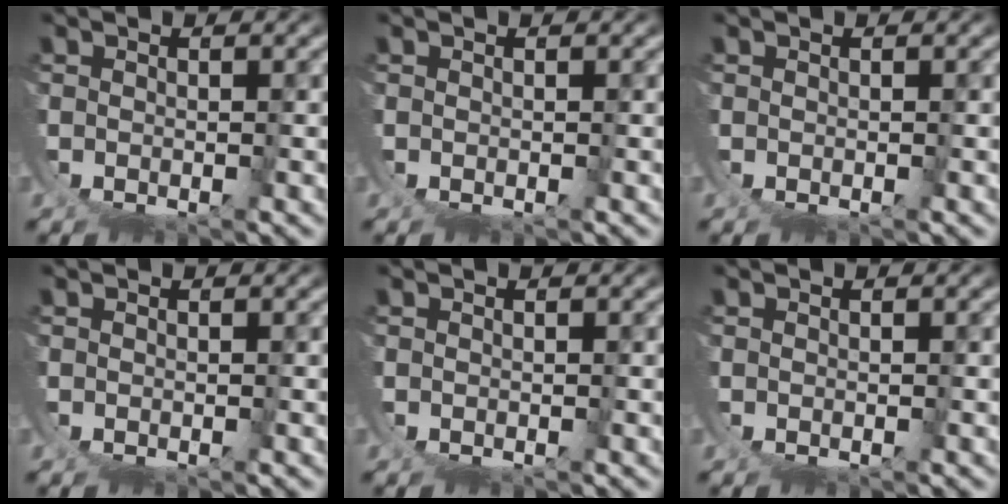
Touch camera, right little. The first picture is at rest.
{"total": 0.0}
{"total": 0.0}
{"total": 0.0}
{"total": 0.0}
{"total": 0.0}